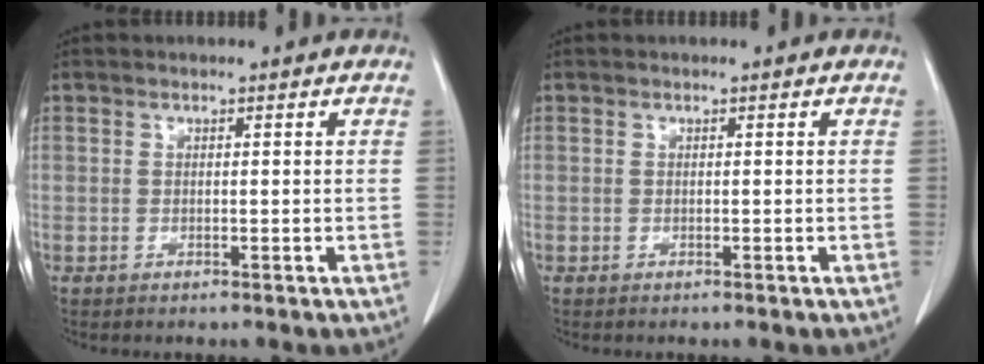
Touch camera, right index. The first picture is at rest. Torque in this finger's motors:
{"motor_torque": [0.00, 0.00, 0.00, 0.00]}